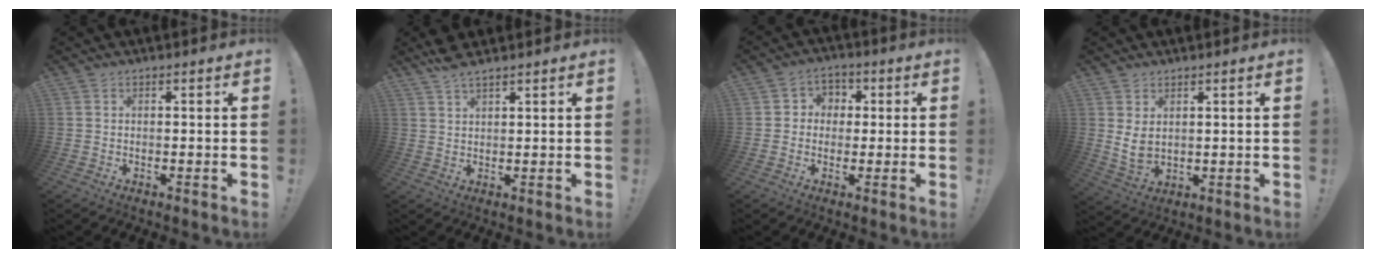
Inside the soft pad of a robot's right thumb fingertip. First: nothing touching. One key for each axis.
{"total": 4.6, "fx": 3.8, "fy": 1.0, "fz": 2.4, "tx": -0.045, "ty": -0.018, "tz": 0.069}
{"total": 5.0, "fx": -0.8, "fy": 4.8, "fz": 1.3, "tx": -0.020, "ty": 0.017, "tz": -0.014}
{"total": 5.3, "fx": 2.1, "fy": 3.2, "fz": 3.7, "tx": -0.063, "ty": -0.020, "tz": 0.037}